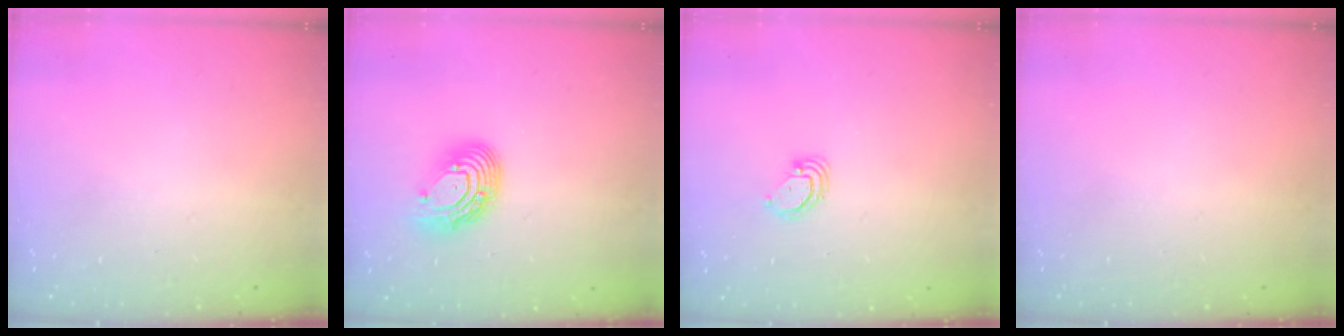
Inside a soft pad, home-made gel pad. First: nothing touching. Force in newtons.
{"total": 11.5, "press": 11.5, "slide": 1.1}
{"total": 3.2, "press": 3.2, "slide": 0.4}
{"total": 0.0}